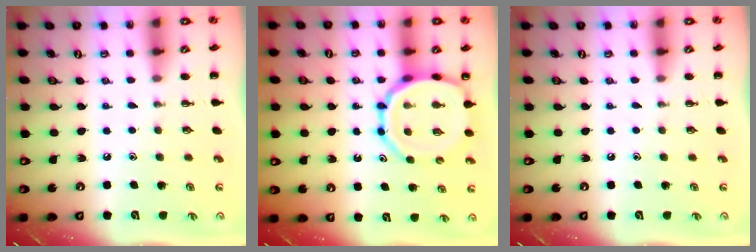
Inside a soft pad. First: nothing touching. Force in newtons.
{"total": 13.8, "press": 13.4, "slide": 3.3}
{"total": 0.0}